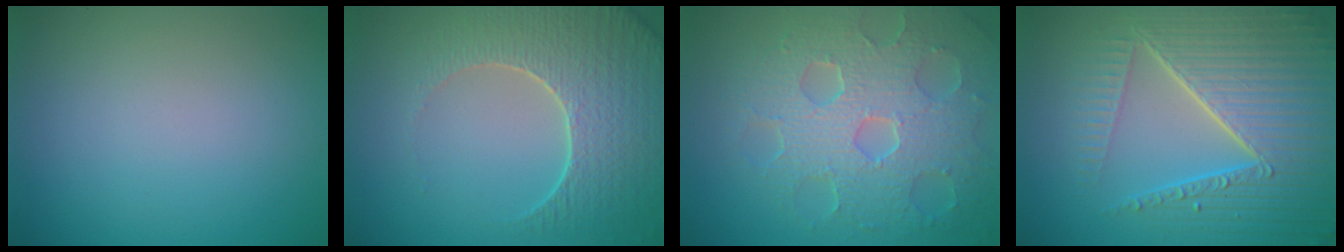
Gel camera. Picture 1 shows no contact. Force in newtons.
{"total": 6.1, "press": 5.2, "slide": 3.2}
{"total": 8.2, "press": 5.8, "slide": 5.8}
{"total": 8.8, "press": 6.1, "slide": 6.4}